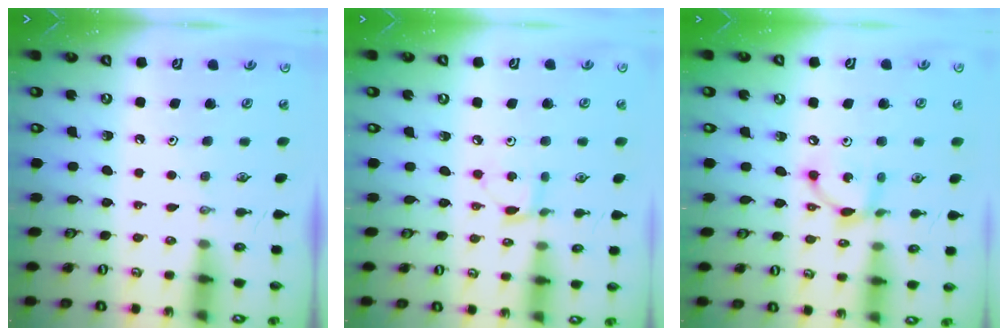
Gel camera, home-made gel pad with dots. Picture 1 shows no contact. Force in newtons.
{"total": 4.7, "press": 4.7, "slide": 0.4}
{"total": 8.0, "press": 8.0, "slide": 0.3}